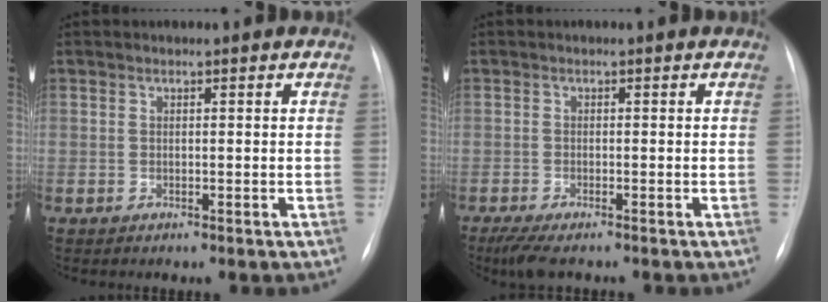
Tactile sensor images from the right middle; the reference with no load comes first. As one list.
[{"total": 4.1, "force": [-3.0, 0.8, 2.6], "torque": [-0.051, -0.013, -0.050]}]